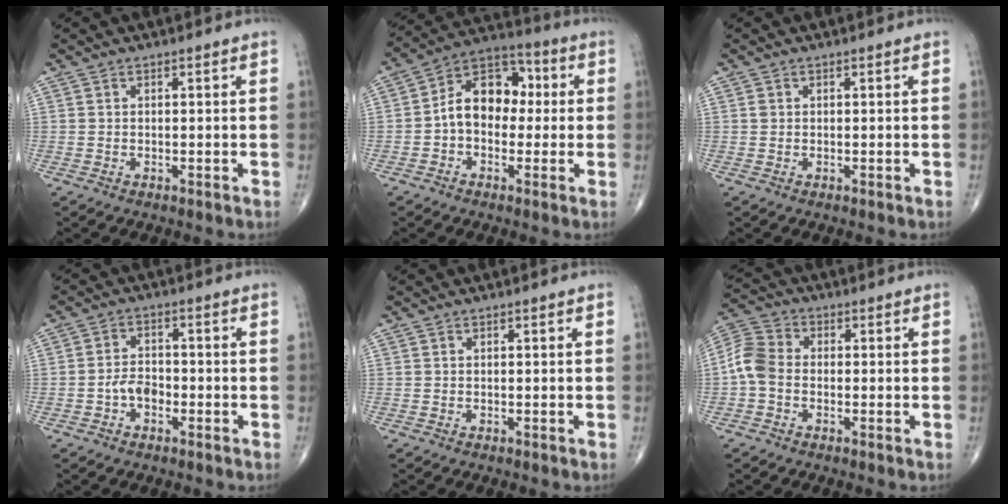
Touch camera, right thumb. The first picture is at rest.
{"total": 12.0, "force": [-0.1, 8.6, 8.4], "torque": [-0.104, 0.040, -0.016]}
{"total": 0.6, "force": [0.1, 0.6, 0.2], "torque": [-0.001, 0.001, 0.002]}
{"total": 4.1, "force": [-1.6, 2.8, 2.6], "torque": [-0.032, 0.020, -0.035]}
{"total": 0.0}
{"total": 6.4, "force": [-1.1, 4.8, 4.2], "torque": [-0.083, 0.017, -0.039]}